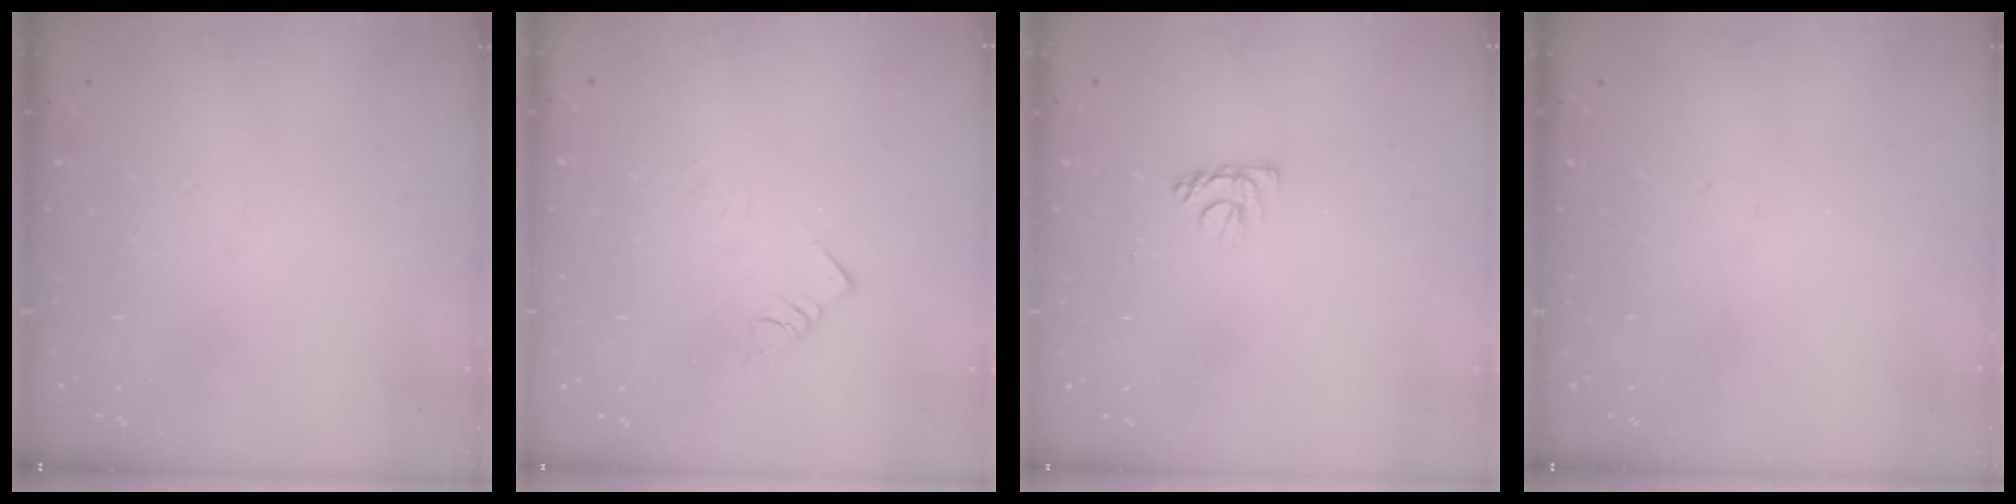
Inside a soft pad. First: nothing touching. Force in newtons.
{"total": 3.4, "press": 3.3, "slide": 0.4}
{"total": 4.9, "press": 4.9, "slide": 0.3}
{"total": 0.0}